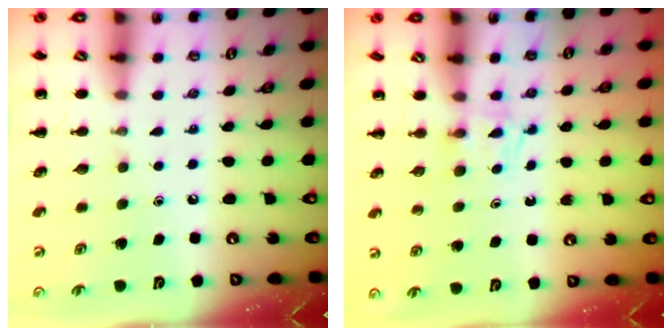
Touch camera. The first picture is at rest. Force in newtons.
{"total": 2.4, "press": 2.1, "slide": 1.1}